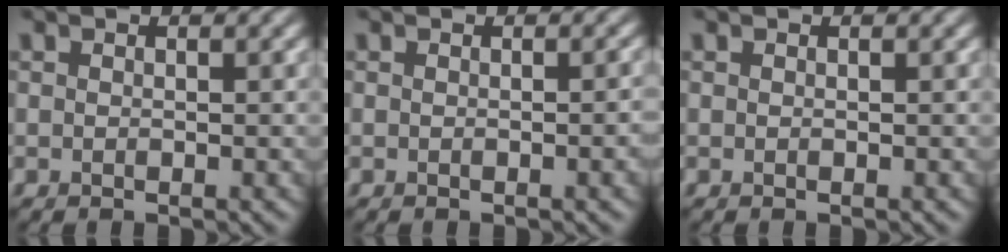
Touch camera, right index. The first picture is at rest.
{"total": 1.9, "force": [-0.2, 0.6, 1.8], "torque": [-0.017, 0.001, -0.003]}
{"total": 0.0}